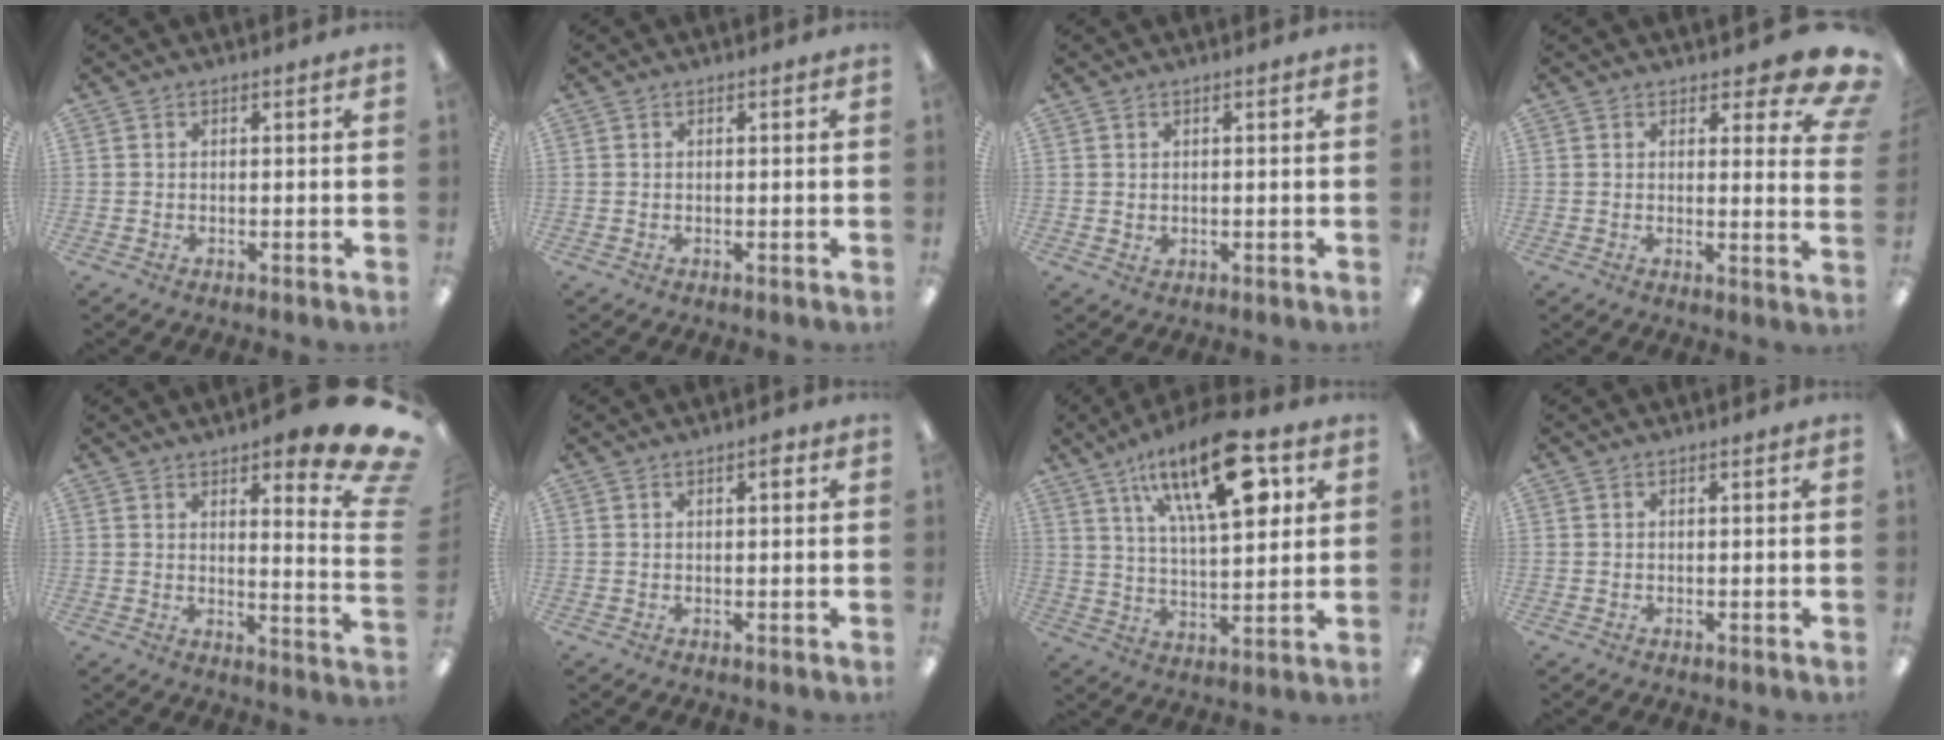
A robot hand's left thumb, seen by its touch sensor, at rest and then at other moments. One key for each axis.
{"total": 0.0}
{"total": 1.2, "fx": 0.6, "fy": 0.8, "fz": 0.6, "tx": -0.013, "ty": 0.003, "tz": 0.011}
{"total": 7.7, "fx": 5.1, "fy": 3.0, "fz": 4.9, "tx": -0.047, "ty": -0.034, "tz": 0.086}
{"total": 11.8, "fx": 8.1, "fy": 2.9, "fz": 8.0, "tx": -0.098, "ty": -0.067, "tz": 0.135}
{"total": 2.1, "fx": 1.0, "fy": 0.7, "fz": 1.7, "tx": -0.019, "ty": -0.003, "tz": 0.013}
{"total": 22.3, "fx": 10.9, "fy": 8.9, "fz": 17.2, "tx": -0.260, "ty": -0.043, "tz": 0.172}
{"total": 0.0}